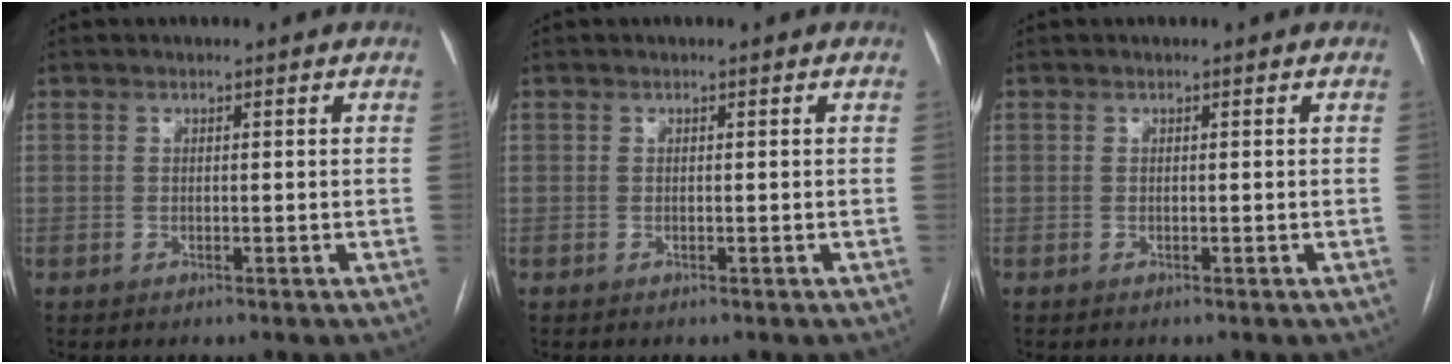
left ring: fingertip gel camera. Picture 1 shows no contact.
{"total": 0.0}
{"total": 0.0}